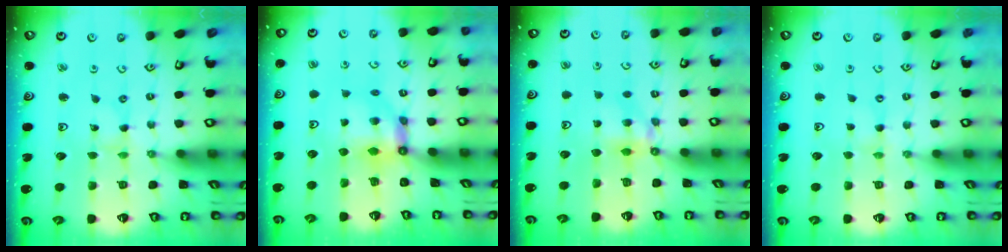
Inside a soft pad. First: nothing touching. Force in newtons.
{"total": 6.0, "press": 5.9, "slide": 0.4}
{"total": 5.4, "press": 5.4, "slide": 0.4}
{"total": 1.2, "press": 1.2, "slide": 0.3}